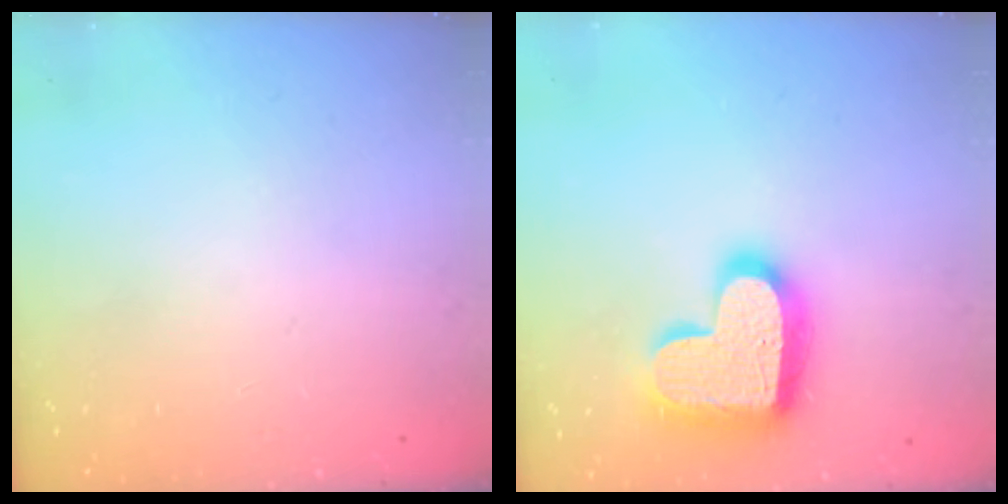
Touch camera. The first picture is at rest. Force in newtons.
{"total": 19.5, "press": 19.5, "slide": 1.4}